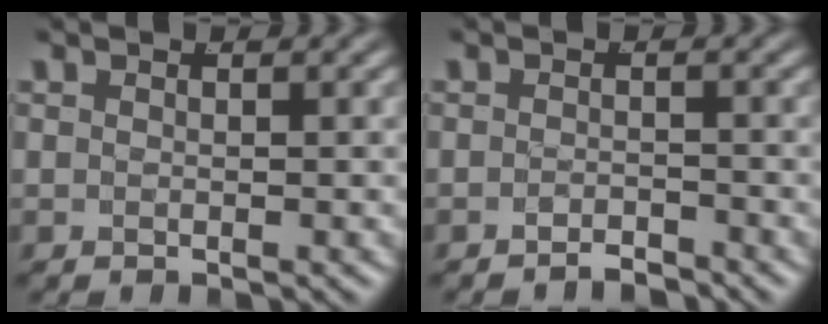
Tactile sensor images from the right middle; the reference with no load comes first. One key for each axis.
{"total": 2.0, "fx": -2.0, "fy": -0.1, "fz": 0.2, "tx": -0.001, "ty": -0.005, "tz": -0.034}